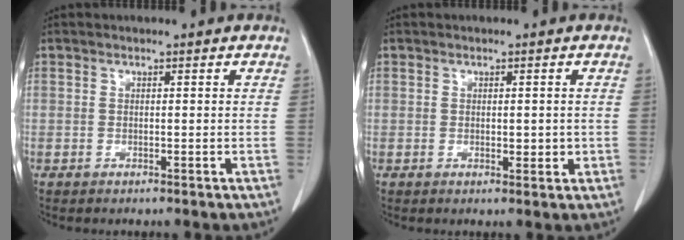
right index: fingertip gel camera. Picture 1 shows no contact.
{"total": 2.8, "force": [-0.2, 1.4, 2.4], "torque": [-0.040, 0.002, 0.003]}